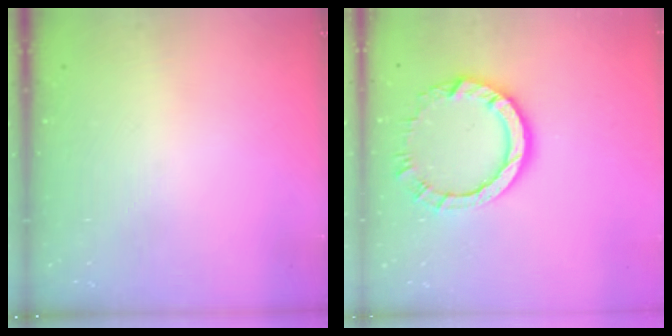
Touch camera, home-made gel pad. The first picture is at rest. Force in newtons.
{"total": 9.7, "press": 9.6, "slide": 0.7}